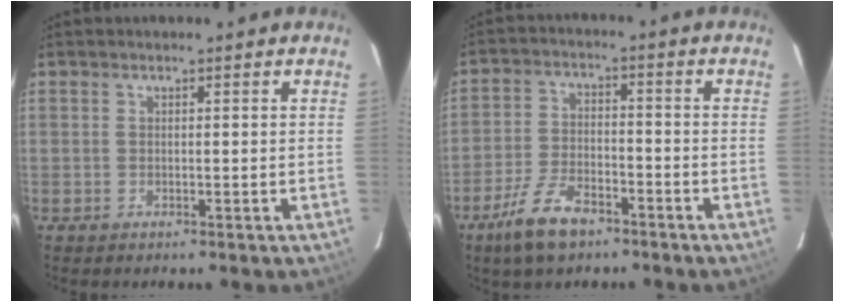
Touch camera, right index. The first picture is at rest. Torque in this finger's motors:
{"motor_torque": [0.53, -0.42, 0.24, 0.06]}